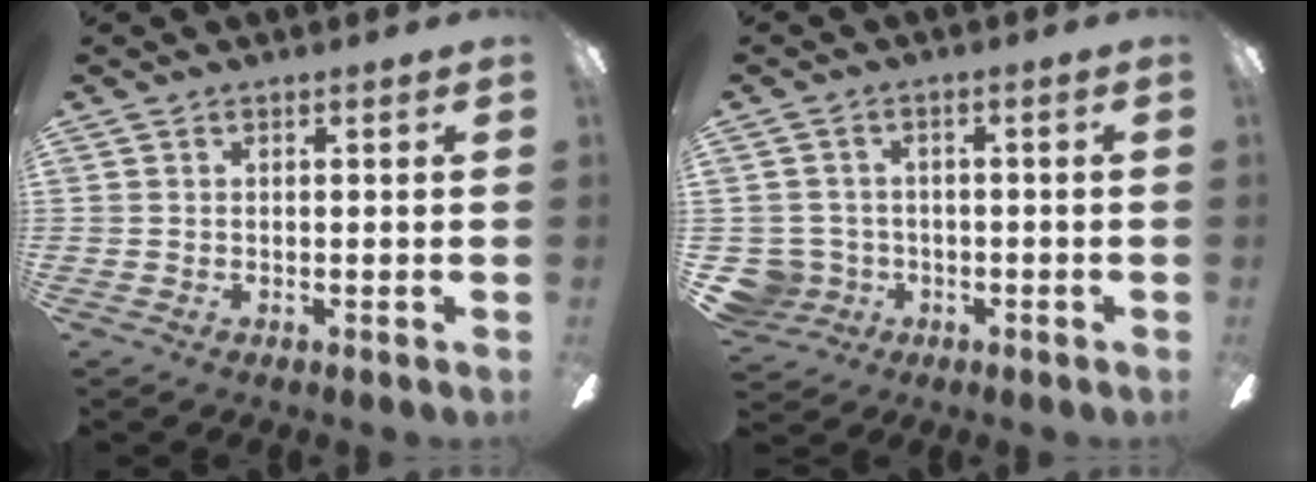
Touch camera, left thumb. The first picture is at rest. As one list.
[{"total": 5.5, "force": [-1.2, 5.3, 1.0], "torque": [-0.056, 0.004, -0.023]}]